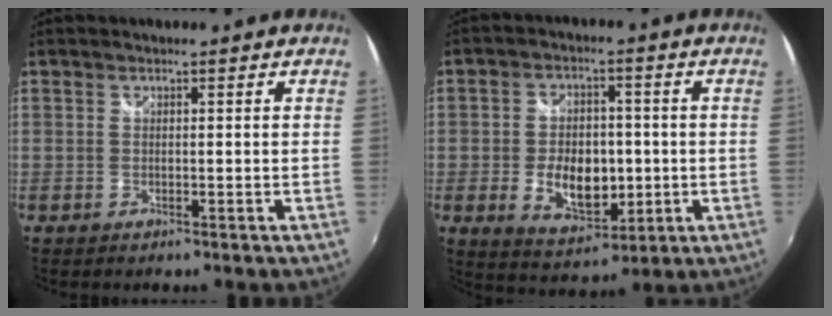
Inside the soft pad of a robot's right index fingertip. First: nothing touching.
{"total": 10.8, "force": [-1.9, 6.8, 8.2], "torque": [-0.159, -0.002, -0.017]}